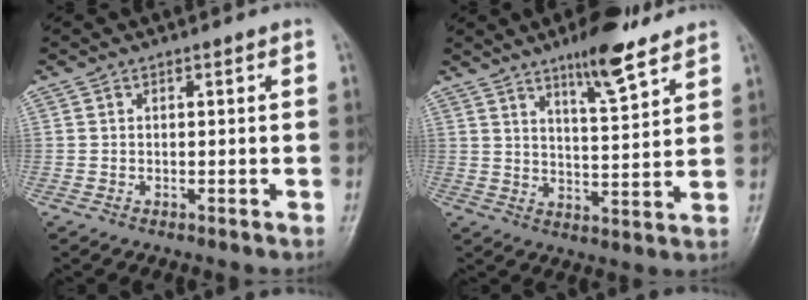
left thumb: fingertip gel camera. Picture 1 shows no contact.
{"total": 9.9, "force": [7.0, 2.3, 6.6], "torque": [-0.090, -0.047, 0.111]}